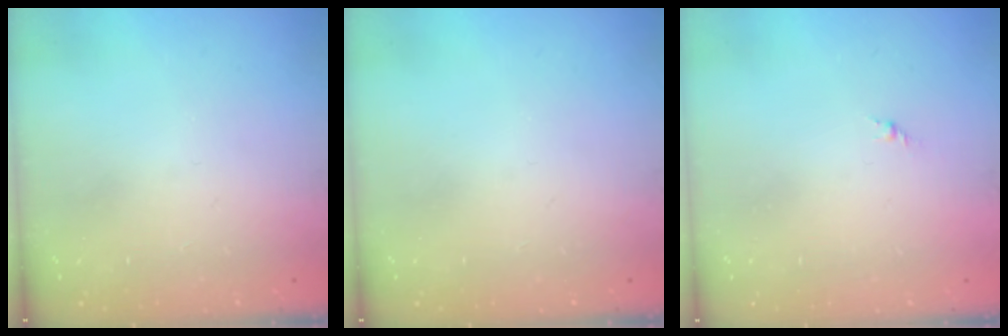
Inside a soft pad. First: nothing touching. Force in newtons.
{"total": 0.0}
{"total": 1.6, "press": 1.5, "slide": 0.6}